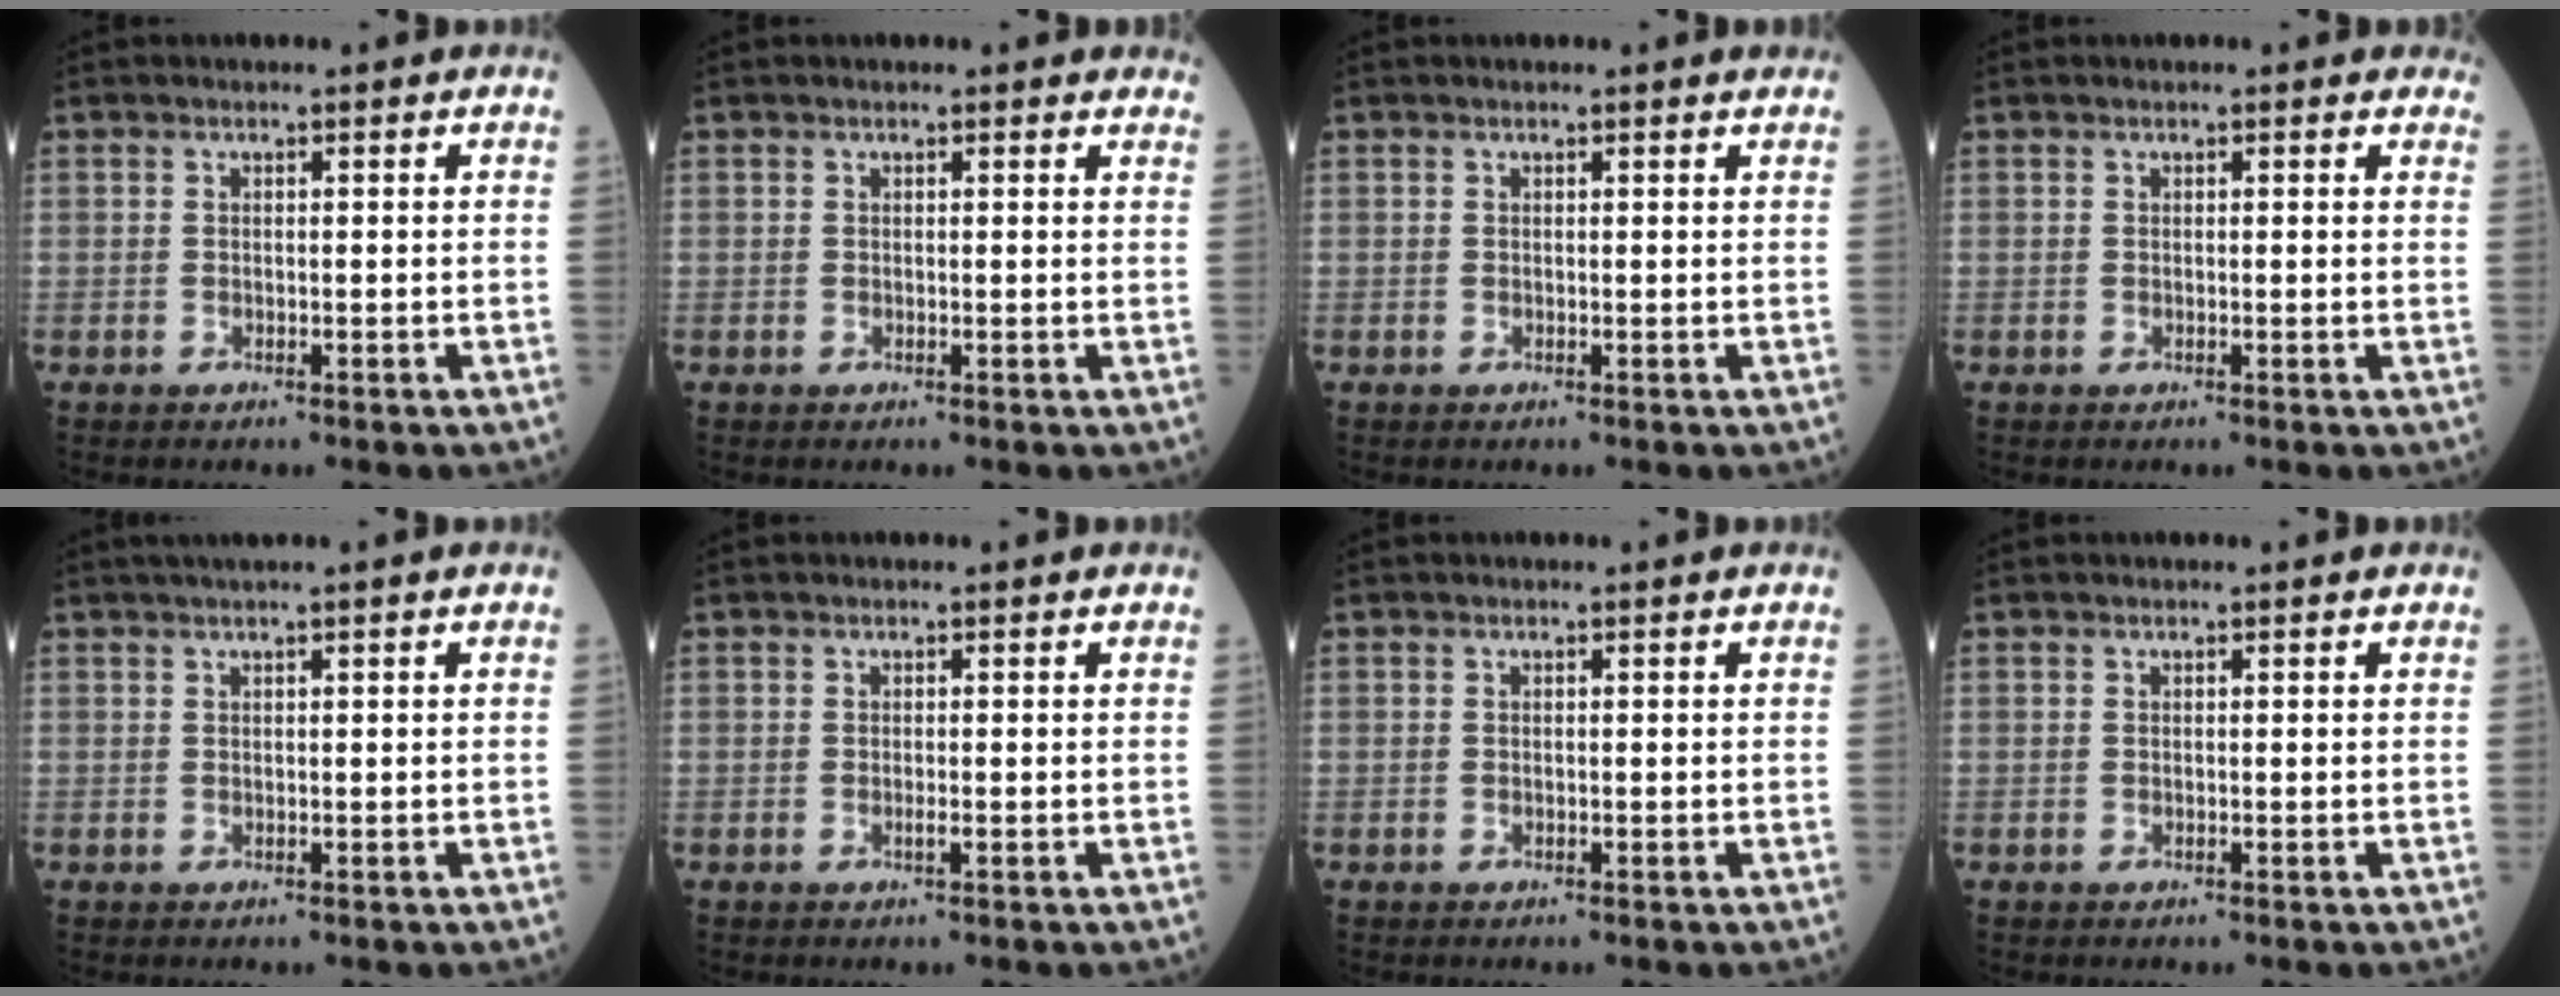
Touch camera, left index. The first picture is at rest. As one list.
[{"total": 4.0, "force": [3.5, 1.2, 1.3], "torque": [-0.006, 0.014, 0.023]}, {"total": 1.4, "force": [1.4, 0.1, 0.3], "torque": [-0.009, 0.000, 0.006]}, {"total": 3.5, "force": [2.9, 1.3, 1.5], "torque": [-0.005, 0.010, 0.015]}, {"total": 1.7, "force": [1.2, -0.3, 1.3], "torque": [-0.024, 0.012, 0.023]}, {"total": 0.6, "force": [-0.2, 0.0, 0.5], "torque": [-0.013, -0.001, -0.002]}, {"total": 0.0}, {"total": 0.0}]